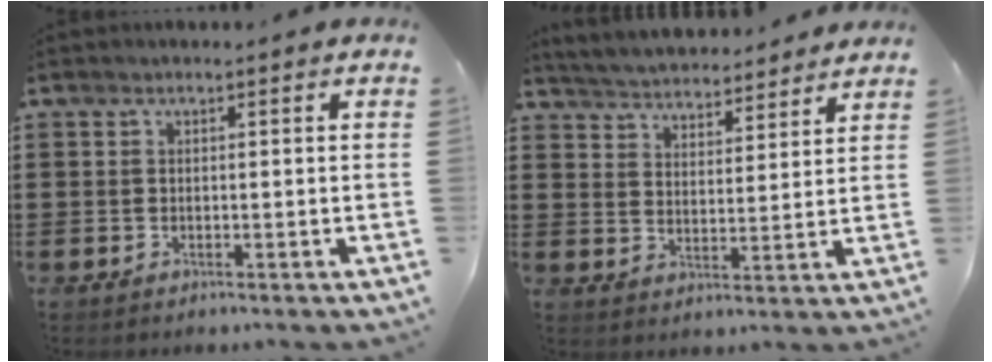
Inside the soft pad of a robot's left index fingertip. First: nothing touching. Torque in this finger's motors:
{"motor_torque": [-0.59, -0.66, -0.05, -0.05]}